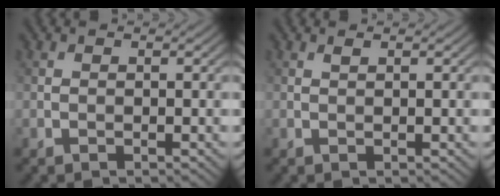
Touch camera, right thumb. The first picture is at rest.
{"total": 0.6, "force": [0.4, 0.0, 0.4], "torque": [-0.009, 0.002, 0.008]}